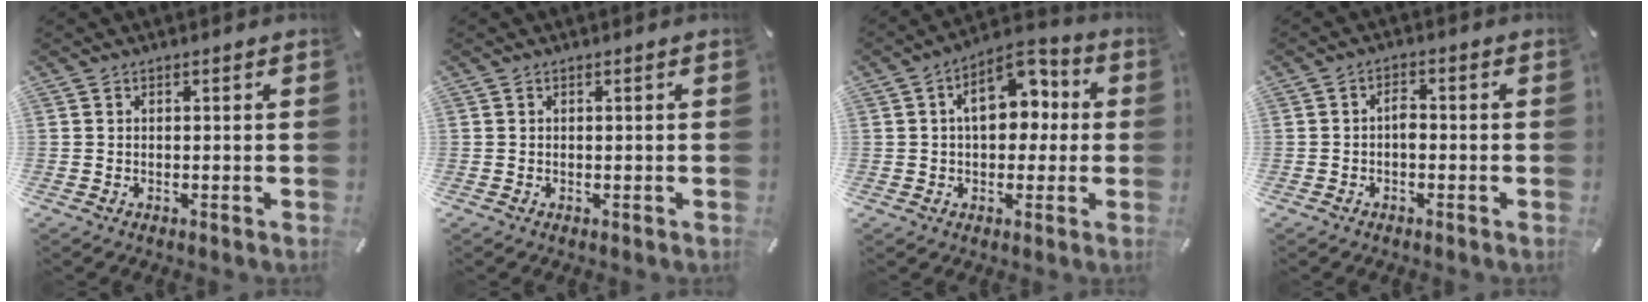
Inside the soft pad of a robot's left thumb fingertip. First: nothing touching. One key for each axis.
{"total": 0.5, "fx": 0.1, "fy": 0.0, "fz": 0.5, "tx": -0.008, "ty": -0.001, "tz": 0.001}
{"total": 12.4, "fx": 2.1, "fy": 8.1, "fz": 9.2, "tx": -0.136, "ty": 0.006, "tz": 0.036}
{"total": 2.8, "fx": -0.7, "fy": 1.6, "fz": 2.2, "tx": -0.042, "ty": 0.007, "tz": -0.014}